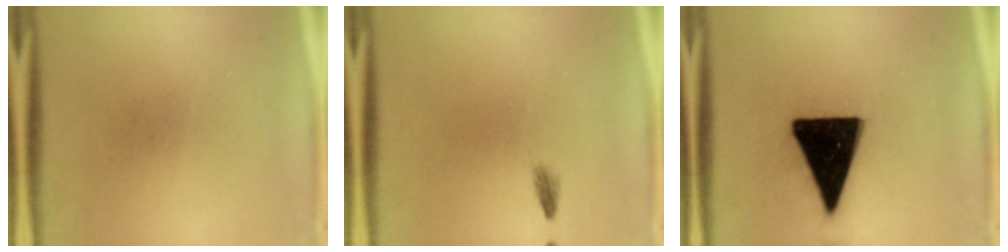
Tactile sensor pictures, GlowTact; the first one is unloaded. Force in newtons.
{"total": 0.7}
{"total": 19.4}